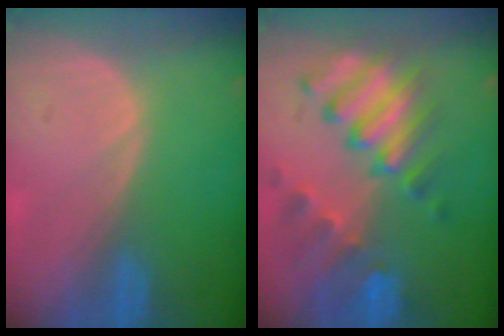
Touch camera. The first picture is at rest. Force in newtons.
{"total": 10.1, "press": 8.9, "slide": 4.8}